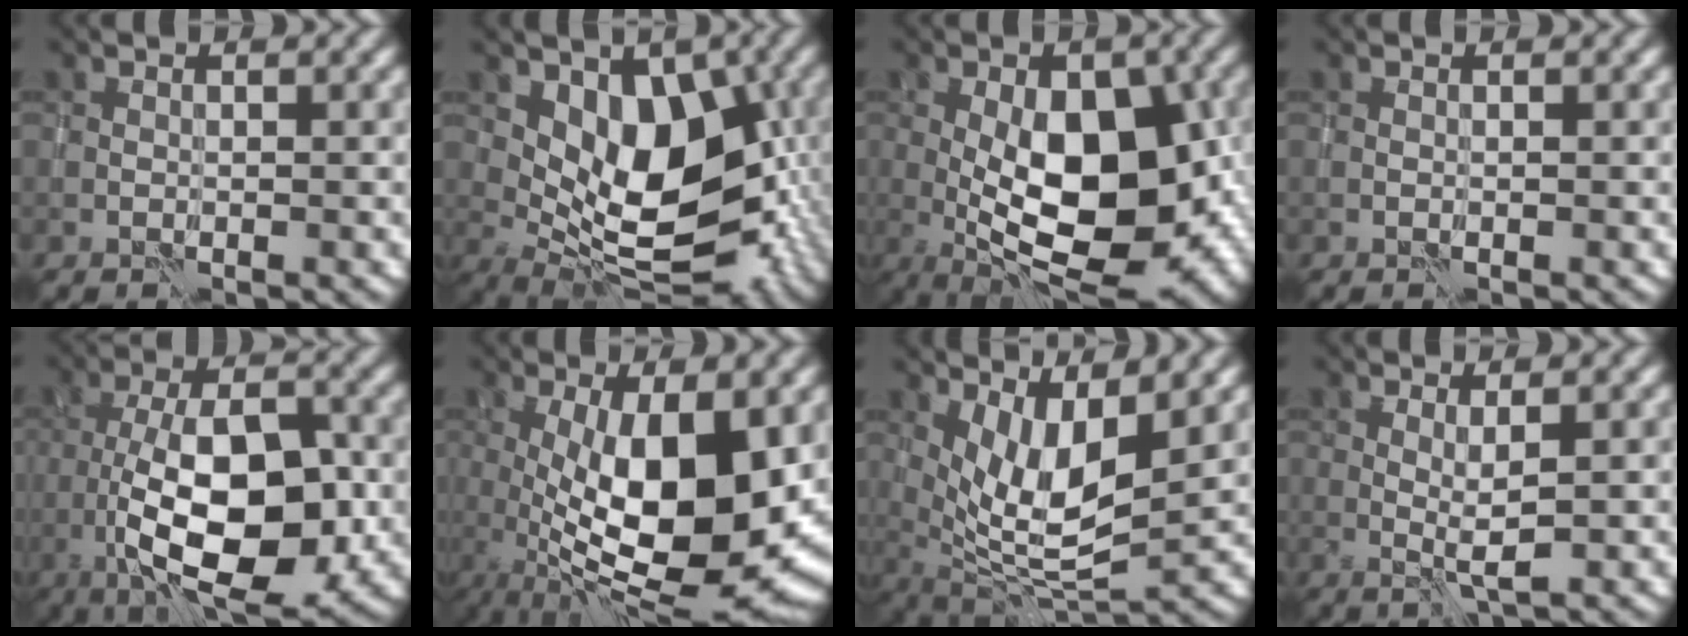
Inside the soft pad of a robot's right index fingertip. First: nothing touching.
{"total": 9.7, "force": [1.2, 5.6, 7.8], "torque": [-0.115, -0.010, 0.023]}
{"total": 12.6, "force": [-1.4, 6.1, 11.0], "torque": [-0.156, -0.002, -0.024]}
{"total": 0.0}
{"total": 11.8, "force": [-2.9, 4.7, 10.4], "torque": [-0.174, 0.000, -0.048]}
{"total": 13.8, "force": [-0.5, 5.2, 12.8], "torque": [-0.200, -0.014, -0.008]}
{"total": 6.4, "force": [2.1, 2.0, 5.7], "torque": [-0.107, -0.014, 0.040]}
{"total": 1.8, "force": [0.3, -0.1, 1.8], "torque": [-0.037, -0.007, 0.008]}